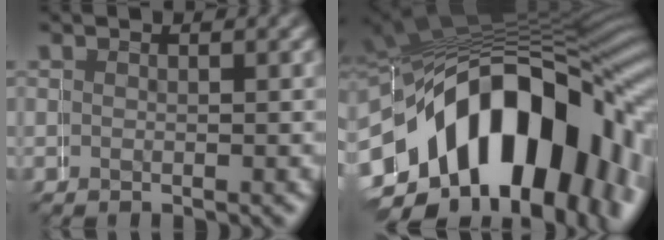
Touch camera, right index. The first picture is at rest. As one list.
[{"total": 20.6, "force": [-3.7, 13.1, 15.5], "torque": [-0.245, 0.007, -0.061]}]